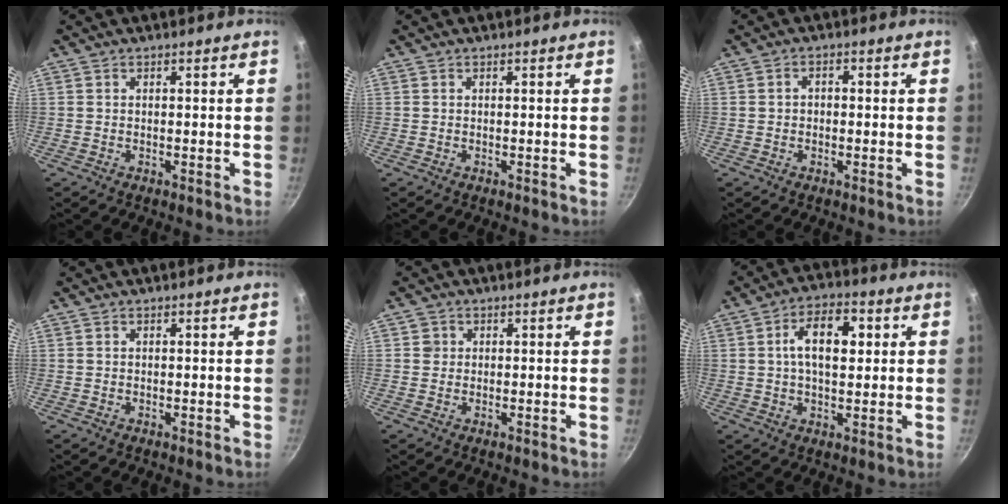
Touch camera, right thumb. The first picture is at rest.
{"total": 0.0}
{"total": 1.8, "force": [-0.2, 1.4, 1.1], "torque": [-0.017, 0.007, -0.007]}
{"total": 0.0}
{"total": 1.8, "force": [0.4, 1.7, 0.3], "torque": [0.003, 0.004, 0.003]}
{"total": 10.0, "force": [2.0, 5.5, 8.0], "torque": [-0.112, 0.008, 0.024]}